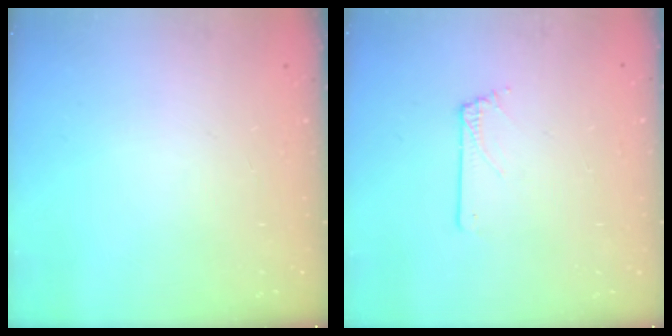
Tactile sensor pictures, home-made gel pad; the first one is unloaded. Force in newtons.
{"total": 0.0}